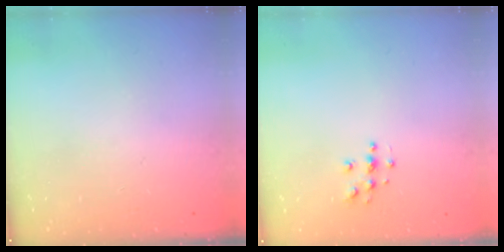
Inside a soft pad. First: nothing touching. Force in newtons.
{"total": 4.6, "press": 4.6, "slide": 0.5}